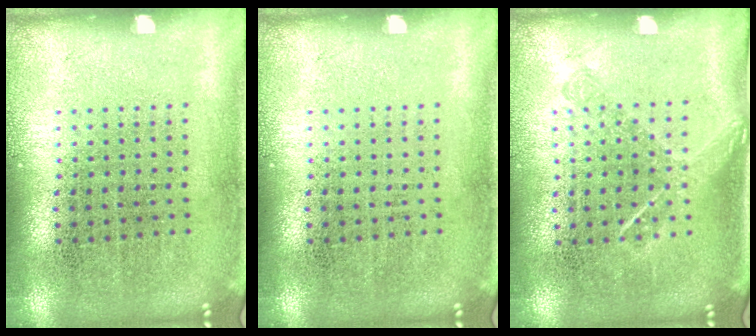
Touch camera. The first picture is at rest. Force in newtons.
{"total": 0.0}
{"total": 1.3, "press": 1.0, "slide": 0.8}